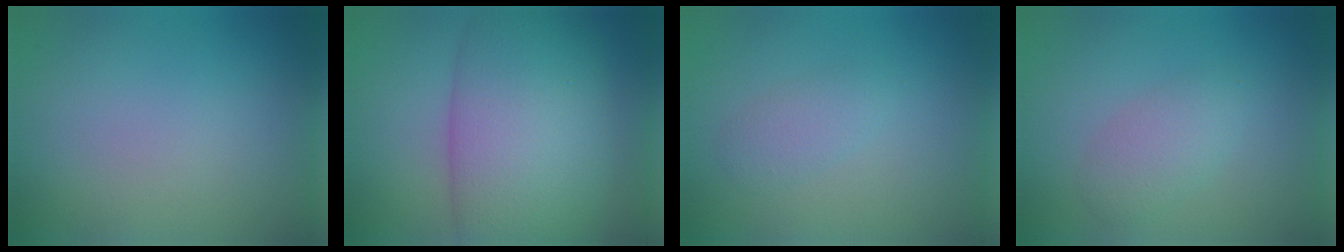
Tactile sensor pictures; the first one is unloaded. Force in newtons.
{"total": 12.5, "press": 12.5, "slide": 0.2}
{"total": 1.8, "press": 1.8, "slide": 0.2}
{"total": 2.2, "press": 2.2, "slide": 0.0}